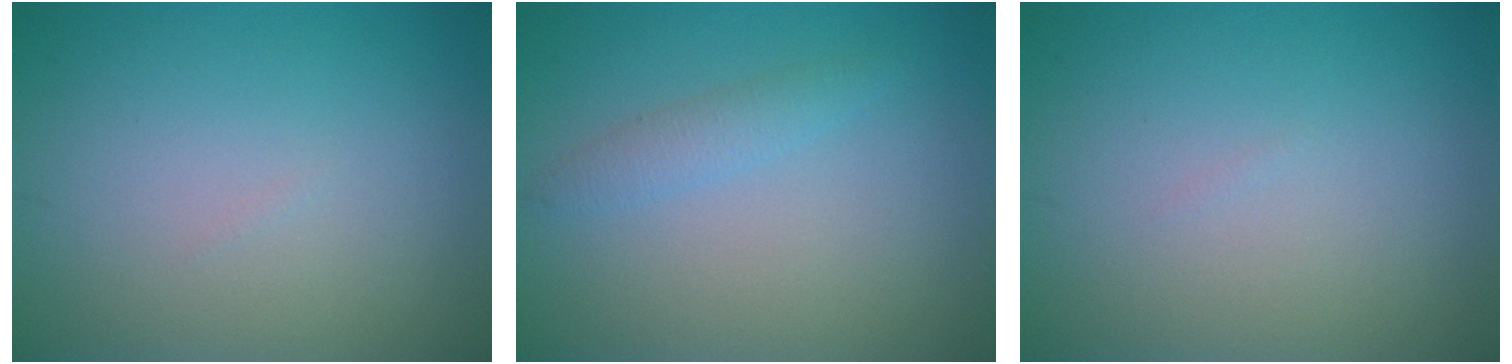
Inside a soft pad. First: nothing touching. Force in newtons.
{"total": 1.5, "press": 1.5, "slide": 0.0}
{"total": 0.0}